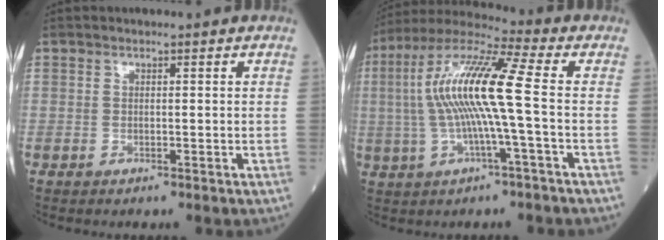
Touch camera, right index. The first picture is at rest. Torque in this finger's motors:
{"motor_torque": [2.08, 0.07, 0.88, 0.21]}